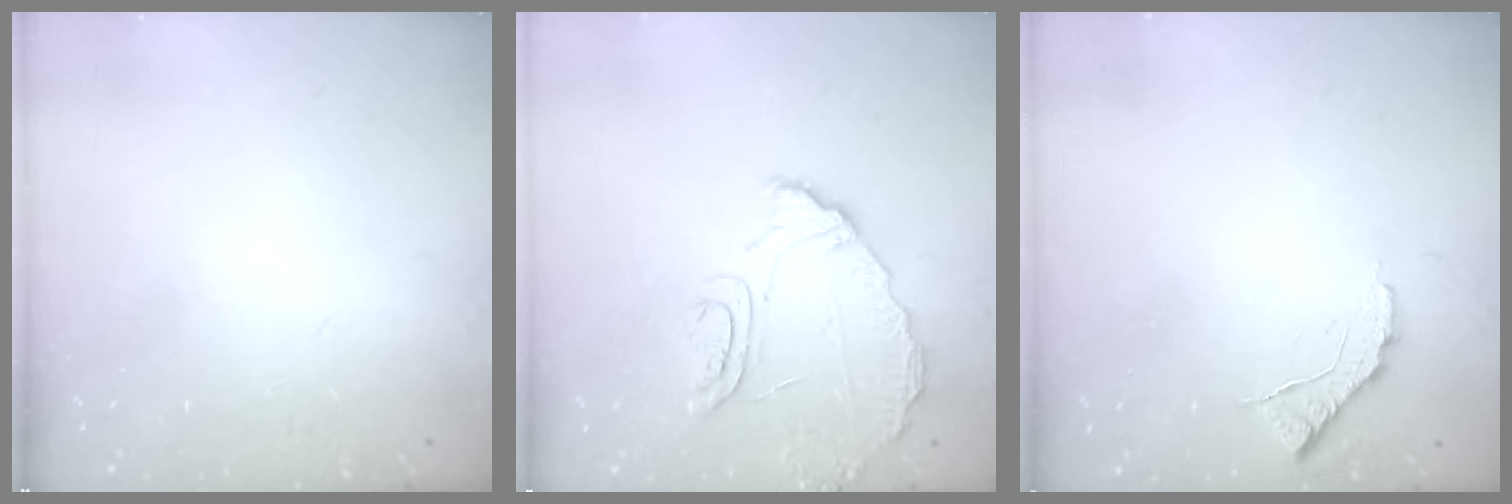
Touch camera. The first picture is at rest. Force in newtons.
{"total": 8.7, "press": 8.6, "slide": 1.2}
{"total": 6.7, "press": 6.7, "slide": 0.6}